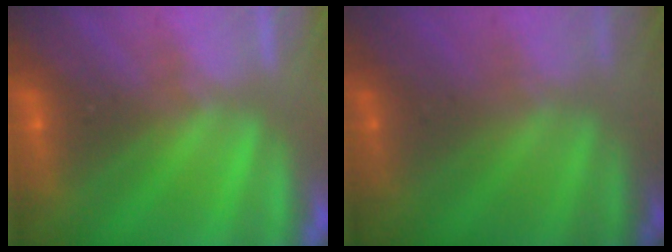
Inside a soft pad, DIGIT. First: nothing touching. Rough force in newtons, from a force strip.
{"total": 1.0}